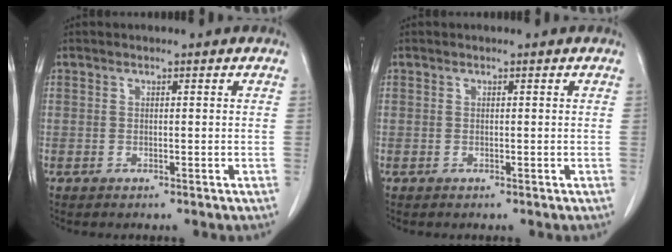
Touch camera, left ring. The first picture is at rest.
{"total": 0.0}